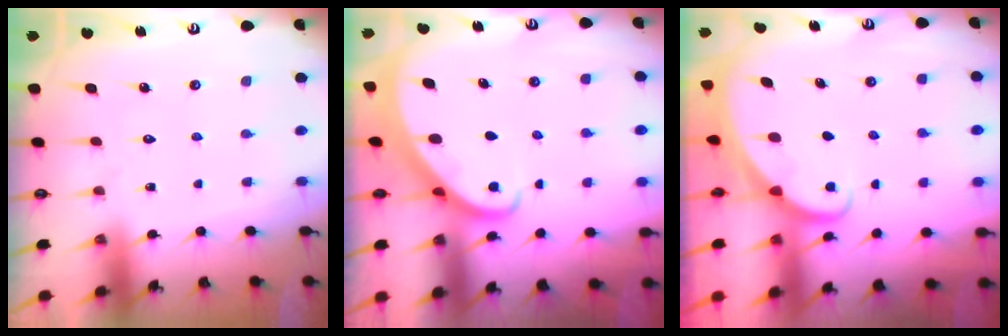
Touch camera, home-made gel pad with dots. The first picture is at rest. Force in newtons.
{"total": 2.7, "press": 2.7, "slide": 0.3}
{"total": 1.6, "press": 1.6, "slide": 0.1}